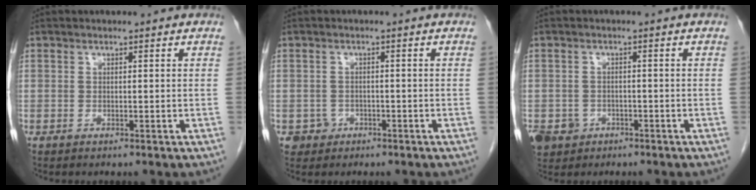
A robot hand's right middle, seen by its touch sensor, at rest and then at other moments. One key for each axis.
{"total": 2.4, "fx": -1.0, "fy": 2.1, "fz": 0.0, "tx": 0.004, "ty": 0.011, "tz": -0.013}
{"total": 6.4, "fx": -3.2, "fy": 5.4, "fz": 1.5, "tx": -0.041, "ty": 0.003, "tz": -0.048}